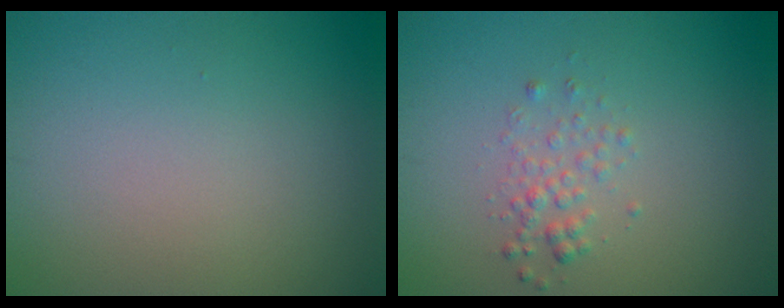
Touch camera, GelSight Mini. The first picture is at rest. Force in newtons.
{"total": 1.5, "press": 1.5, "slide": 0.1}